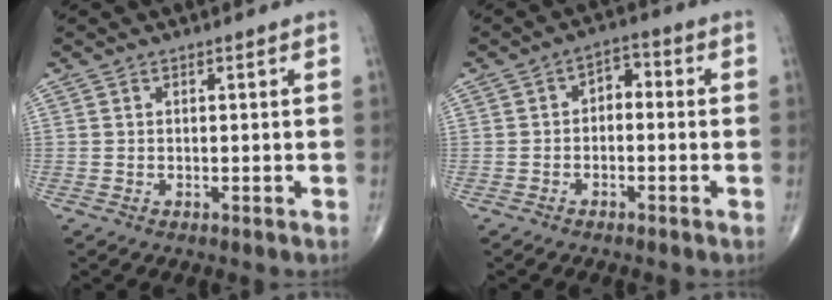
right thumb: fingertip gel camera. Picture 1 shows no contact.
{"total": 3.9, "force": [-0.3, 2.5, 2.9], "torque": [-0.027, 0.022, -0.018]}